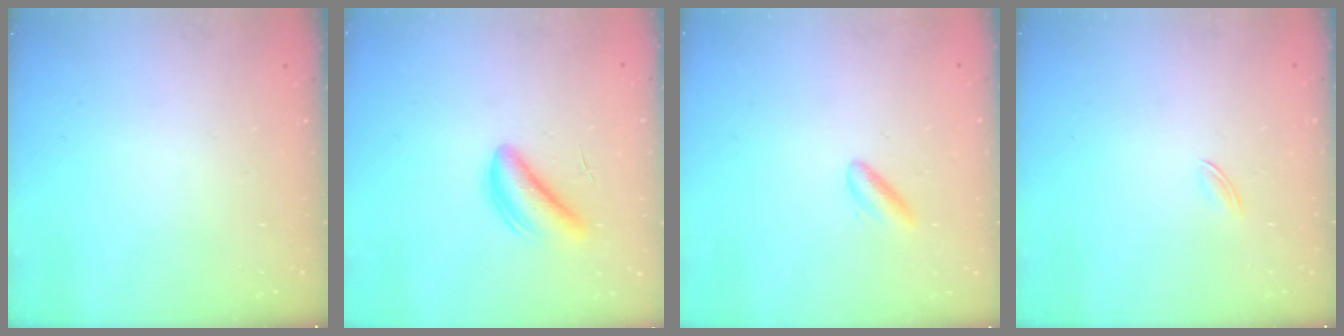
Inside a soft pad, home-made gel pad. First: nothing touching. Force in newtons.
{"total": 5.2, "press": 5.1, "slide": 0.9}
{"total": 3.8, "press": 3.6, "slide": 1.3}
{"total": 1.7, "press": 1.7, "slide": 0.5}